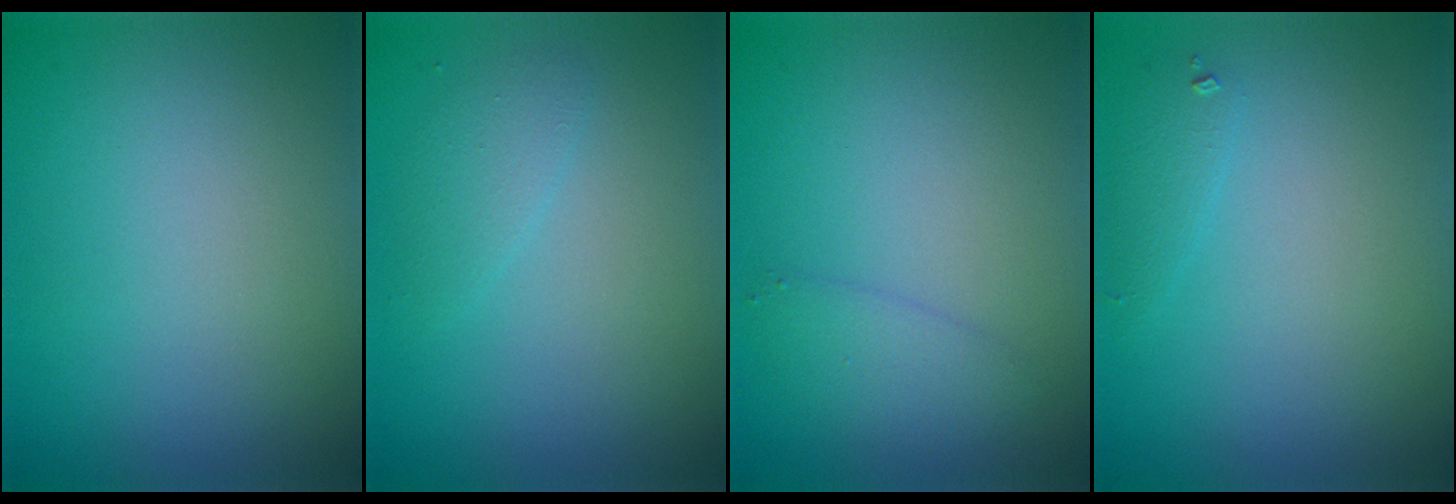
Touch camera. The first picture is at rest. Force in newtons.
{"total": 1.3, "press": 1.3, "slide": 0.0}
{"total": 1.8, "press": 1.8, "slide": 0.1}
{"total": 1.1, "press": 1.1, "slide": 0.1}